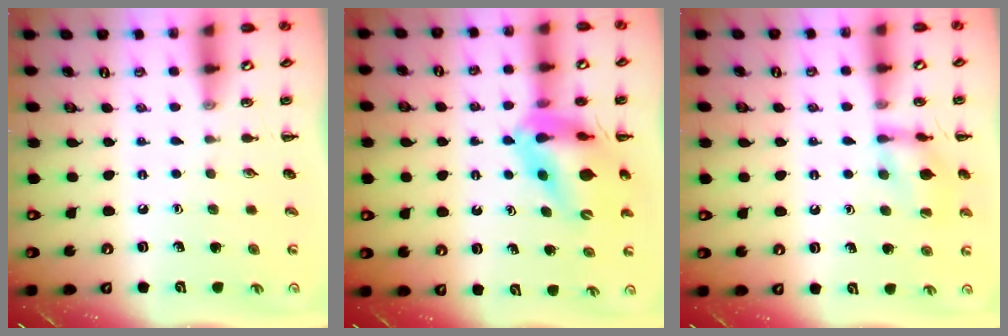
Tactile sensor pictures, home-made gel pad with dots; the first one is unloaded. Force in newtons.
{"total": 13.3, "press": 12.6, "slide": 4.0}
{"total": 12.1, "press": 12.1, "slide": 0.5}